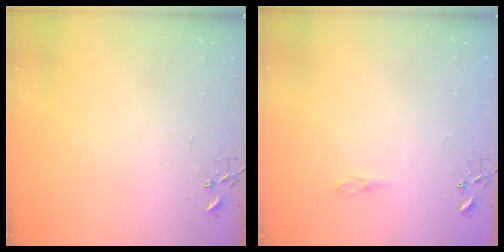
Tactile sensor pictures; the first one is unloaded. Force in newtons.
{"total": 3.8, "press": 3.7, "slide": 0.6}